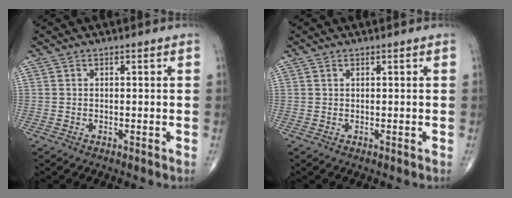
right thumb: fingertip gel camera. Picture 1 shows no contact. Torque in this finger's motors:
{"motor_torque": [0.24, -0.39, -0.40, -0.13, -0.02]}